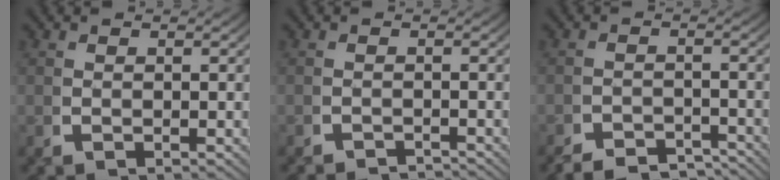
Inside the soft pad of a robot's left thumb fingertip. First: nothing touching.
{"total": 2.8, "force": [-2.8, 0.1, -0.1], "torque": [0.008, -0.007, -0.046]}
{"total": 4.0, "force": [-3.9, 0.6, 0.3], "torque": [0.011, -0.011, -0.069]}